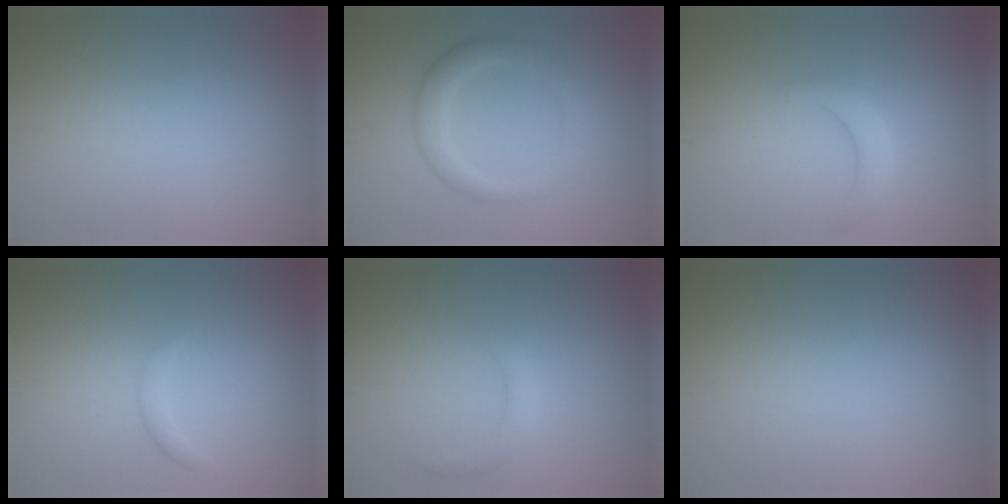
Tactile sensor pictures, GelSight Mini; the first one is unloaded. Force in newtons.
{"total": 3.1, "press": 3.1, "slide": 0.2}
{"total": 2.1, "press": 2.1, "slide": 0.3}
{"total": 1.0, "press": 1.0, "slide": 0.1}
{"total": 1.6, "press": 1.6, "slide": 0.1}
{"total": 0.0}